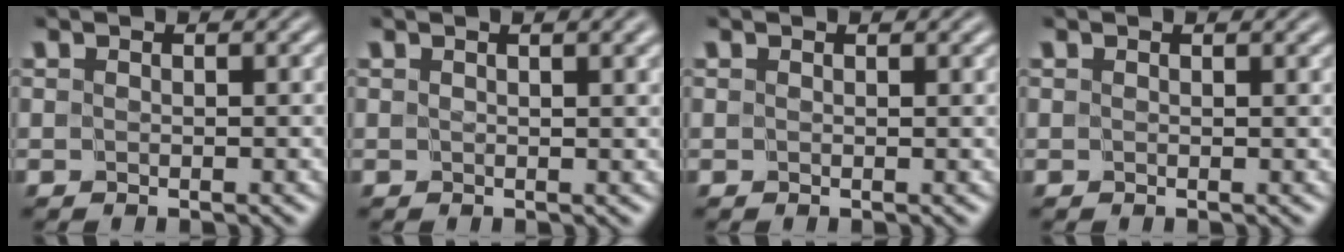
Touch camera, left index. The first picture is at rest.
{"total": 4.5, "force": [2.4, 1.7, 3.4], "torque": [-0.024, 0.015, 0.008]}
{"total": 1.0, "force": [0.8, 0.4, 0.6], "torque": [-0.004, -0.003, 0.010]}
{"total": 1.2, "force": [0.9, 0.4, 0.7], "torque": [-0.004, -0.004, 0.010]}